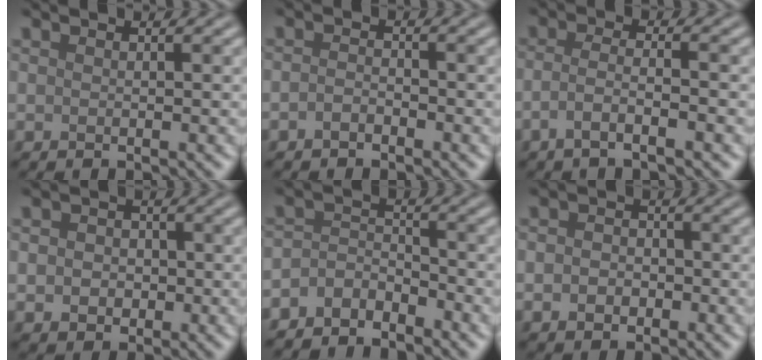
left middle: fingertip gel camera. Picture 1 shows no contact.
{"total": 1.1, "force": [-0.8, 0.5, 0.6], "torque": [-0.013, 0.002, -0.018]}
{"total": 2.8, "force": [-1.5, 0.6, 2.3], "torque": [-0.039, 0.003, -0.042]}
{"total": 3.5, "force": [-0.1, 2.9, 1.9], "torque": [-0.019, 0.003, -0.018]}
{"total": 2.9, "force": [-2.4, 1.4, 0.8], "torque": [-0.016, 0.006, -0.055]}
{"total": 2.5, "force": [-0.6, 1.9, 1.4], "torque": [-0.021, -0.002, -0.018]}